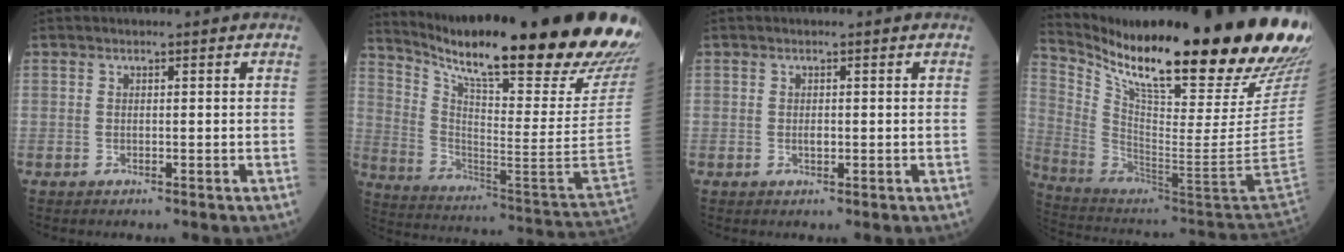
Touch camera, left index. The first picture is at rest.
{"total": 32.1, "force": [26.1, 0.7, 18.6], "torque": [-0.308, -0.099, 0.372]}
{"total": 0.8, "force": [0.0, 0.4, 0.7], "torque": [-0.015, 0.000, 0.001]}
{"total": 34.9, "force": [24.2, 2.0, 25.1], "torque": [-0.340, -0.064, 0.363]}